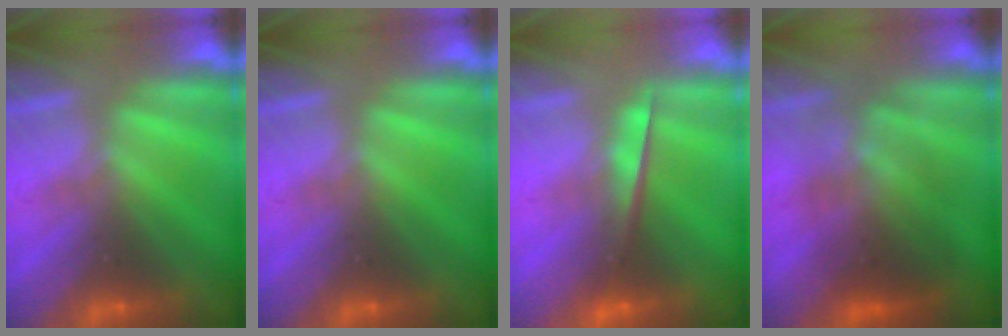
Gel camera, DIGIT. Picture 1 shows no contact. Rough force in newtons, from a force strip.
{"total": 0.0}
{"total": 4.7}
{"total": 3.4}